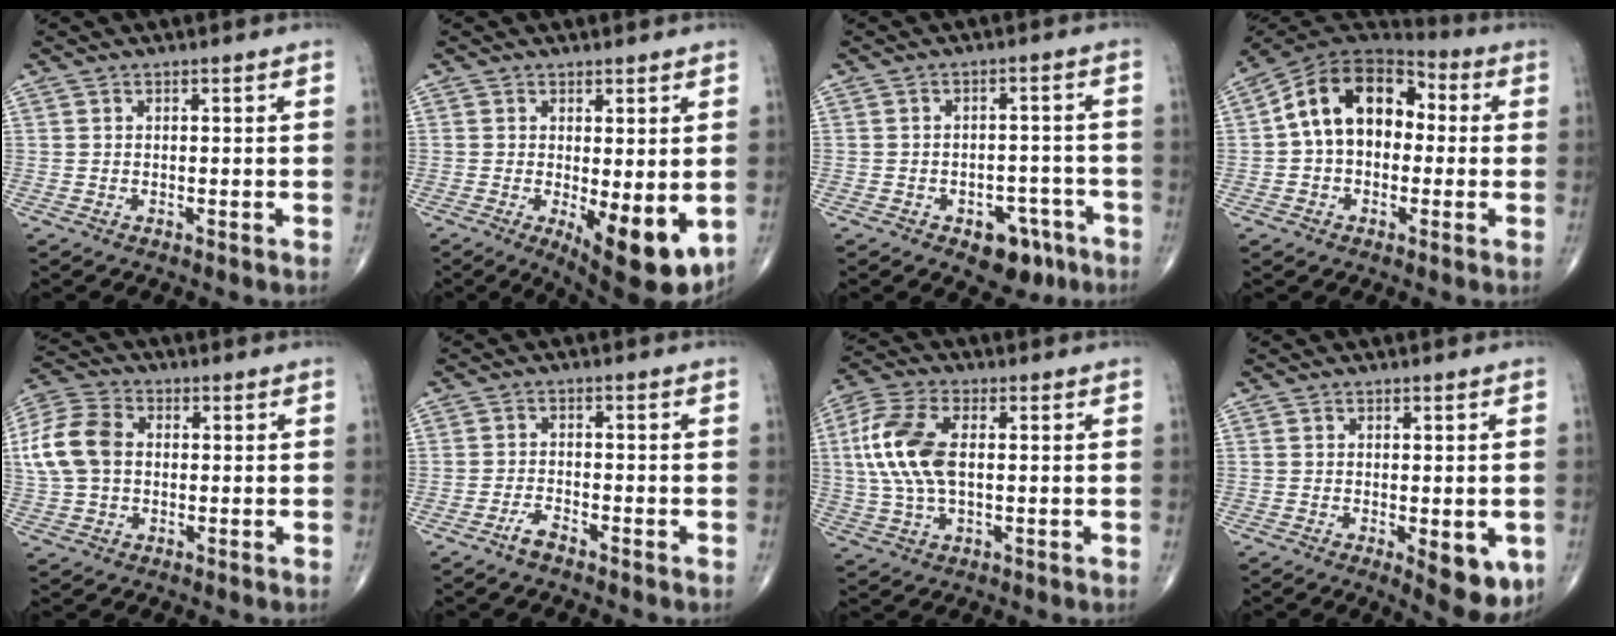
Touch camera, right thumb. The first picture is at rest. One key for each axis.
{"total": 10.8, "fx": -2.3, "fy": 3.8, "fz": 9.8, "tx": -0.129, "ty": -0.025, "tz": -0.021}
{"total": 7.6, "fx": -4.3, "fy": 4.6, "fz": 4.2, "tx": -0.024, "ty": 0.034, "tz": -0.052}
{"total": 15.5, "fx": 1.0, "fy": 10.7, "fz": 11.1, "tx": -0.151, "ty": 0.043, "tz": 0.003}
{"total": 10.8, "fx": 0.8, "fy": 7.8, "fz": 7.4, "tx": -0.149, "ty": 0.022, "tz": 0.011}
{"total": 2.7, "fx": -2.2, "fy": 0.7, "fz": 1.4, "tx": -0.034, "ty": 0.010, "tz": -0.043}
{"total": 12.4, "fx": 1.4, "fy": 6.4, "fz": 10.6, "tx": -0.240, "ty": 0.012, "tz": 0.024}
{"total": 8.2, "fx": -2.3, "fy": 3.2, "fz": 7.1, "tx": -0.075, "ty": -0.015, "tz": -0.024}